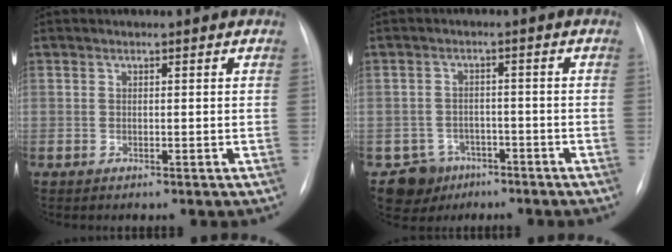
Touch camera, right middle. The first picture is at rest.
{"total": 5.2, "force": [-3.2, 4.1, -0.1], "torque": [0.005, 0.009, -0.048]}